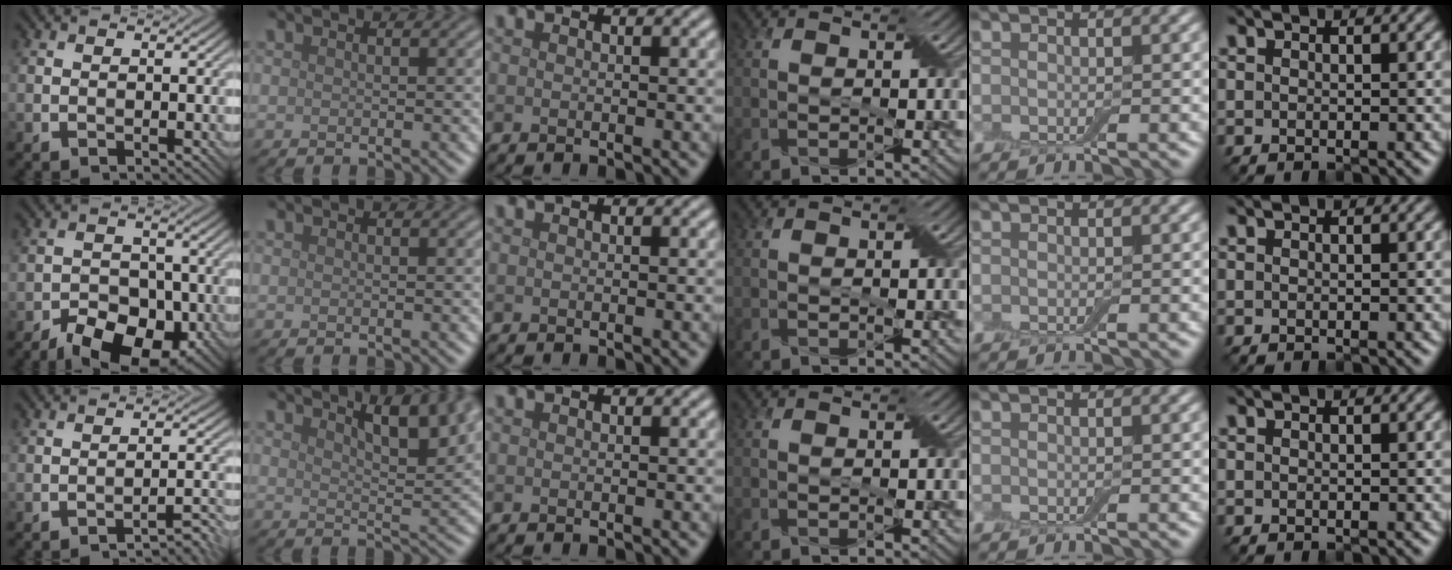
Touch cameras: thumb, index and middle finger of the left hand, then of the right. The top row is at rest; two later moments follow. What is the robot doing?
{"motion": "wrap", "object": "cling film"}